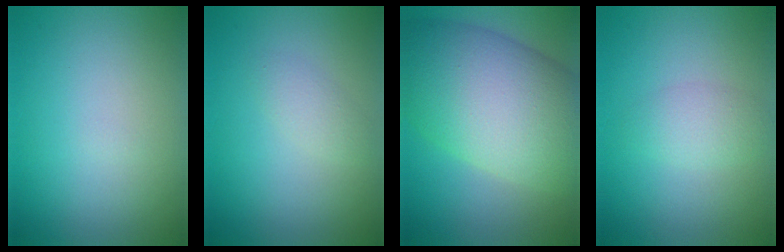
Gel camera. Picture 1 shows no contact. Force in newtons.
{"total": 1.3, "press": 1.3, "slide": 0.0}
{"total": 13.8, "press": 13.8, "slide": 0.7}
{"total": 2.0, "press": 2.0, "slide": 0.1}